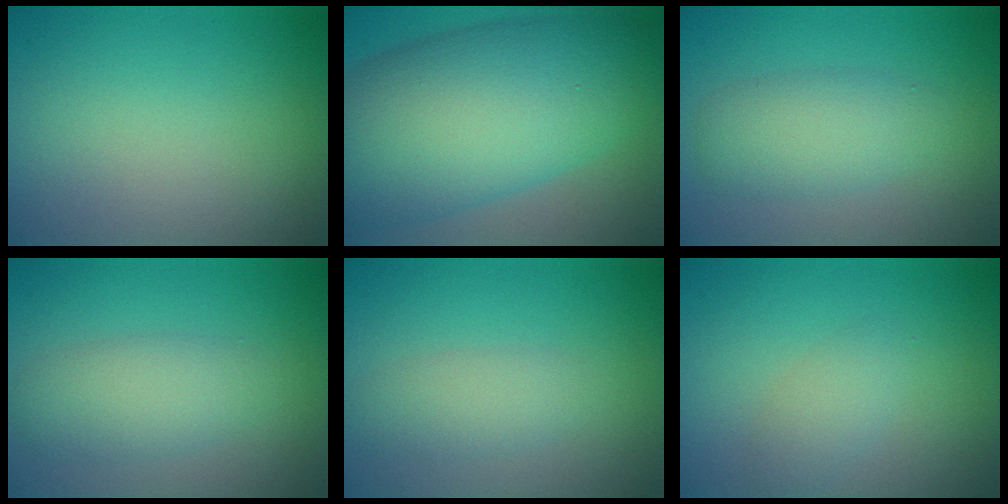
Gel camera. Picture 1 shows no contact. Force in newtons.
{"total": 14.0, "press": 14.0, "slide": 0.1}
{"total": 2.9, "press": 2.9, "slide": 0.2}
{"total": 2.2, "press": 2.2, "slide": 0.2}
{"total": 2.2, "press": 2.2, "slide": 0.1}
{"total": 1.7, "press": 1.7, "slide": 0.1}